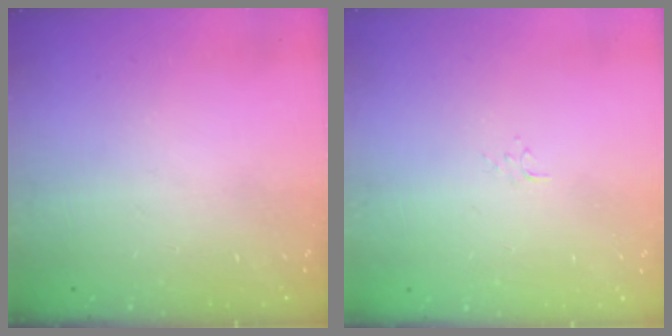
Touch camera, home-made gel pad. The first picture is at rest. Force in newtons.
{"total": 4.1, "press": 4.1, "slide": 0.6}